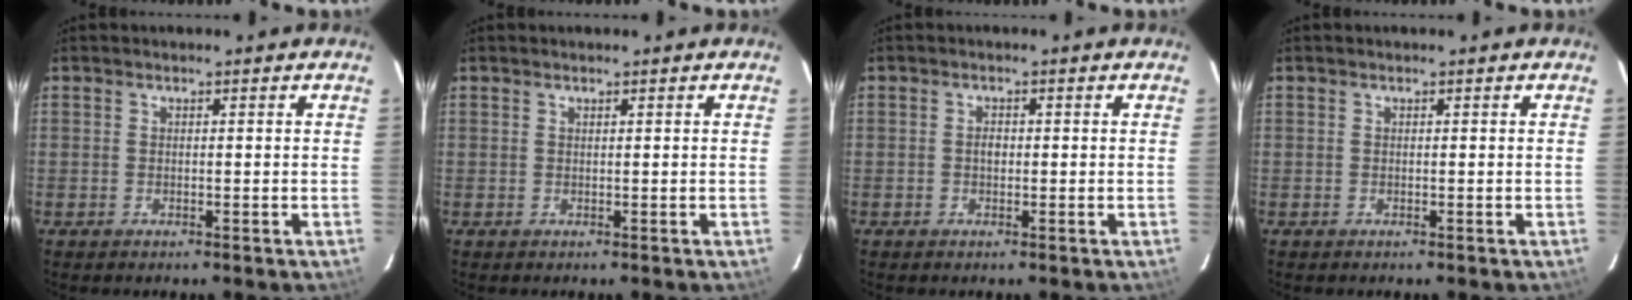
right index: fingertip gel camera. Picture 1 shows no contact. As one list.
[{"total": 0.0}, {"total": 1.3, "force": [-0.1, 1.0, 0.9], "torque": [-0.014, 0.004, -0.003]}, {"total": 0.0}]